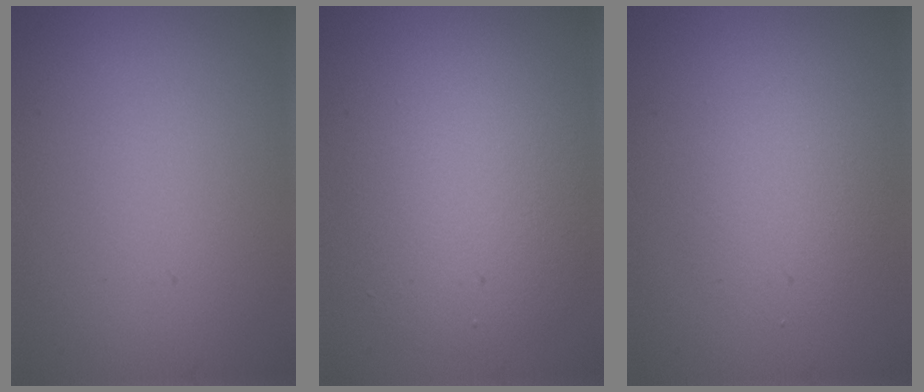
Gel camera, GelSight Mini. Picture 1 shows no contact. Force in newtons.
{"total": 5.2, "press": 5.2, "slide": 0.4}
{"total": 2.6, "press": 2.6, "slide": 0.1}